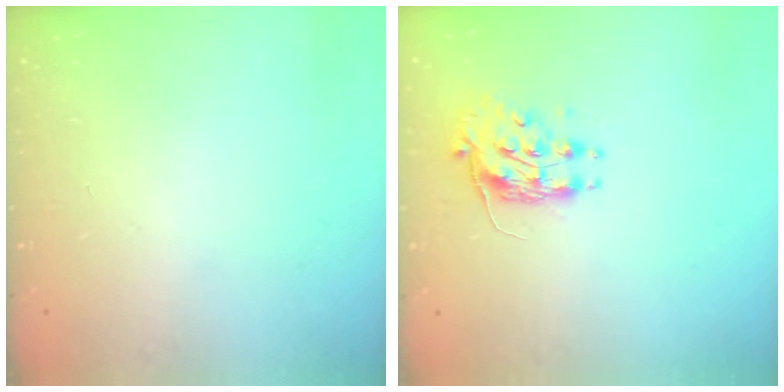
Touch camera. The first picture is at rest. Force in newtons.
{"total": 8.8, "press": 8.8, "slide": 0.0}